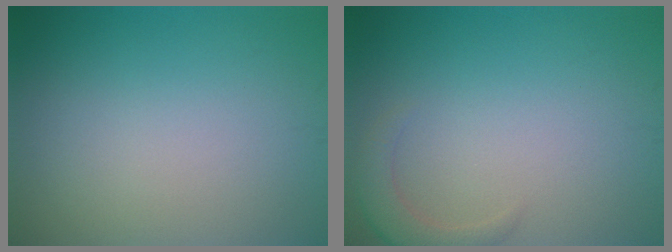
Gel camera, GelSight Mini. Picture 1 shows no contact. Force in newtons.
{"total": 2.3, "press": 2.3, "slide": 0.4}